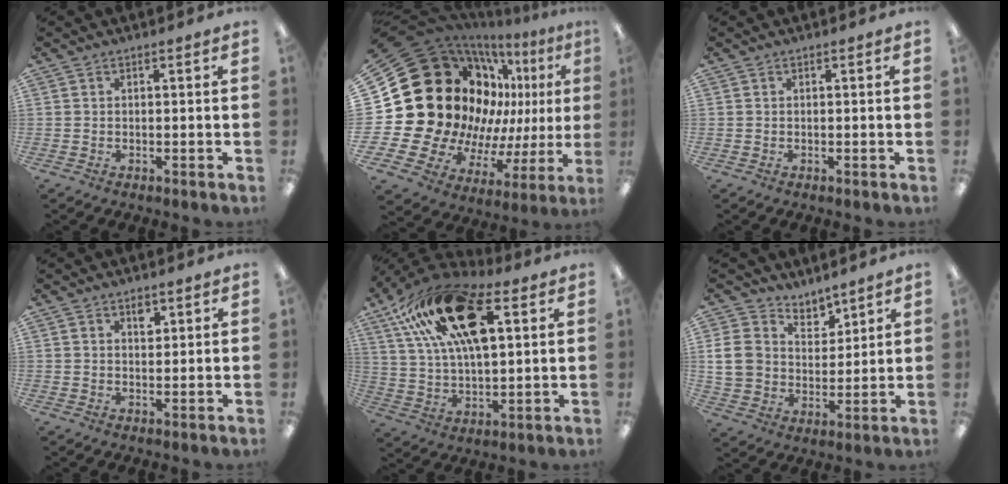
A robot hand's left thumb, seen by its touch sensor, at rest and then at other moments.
{"total": 32.4, "force": [8.5, 23.5, 20.6], "torque": [-0.366, -0.117, 0.234]}
{"total": 0.0}
{"total": 2.7, "force": [1.7, 1.4, 1.4], "torque": [-0.007, -0.008, 0.026]}
{"total": 24.0, "force": [10.9, 12.1, 17.6], "torque": [-0.309, -0.023, 0.187]}
{"total": 10.0, "force": [5.3, 7.9, 3.1], "torque": [-0.065, -0.030, 0.108]}